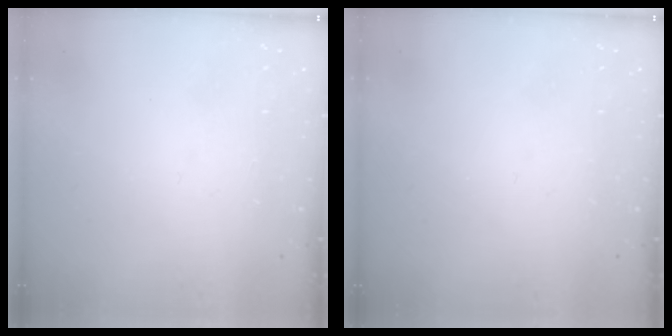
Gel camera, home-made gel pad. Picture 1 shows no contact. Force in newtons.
{"total": 0.0}